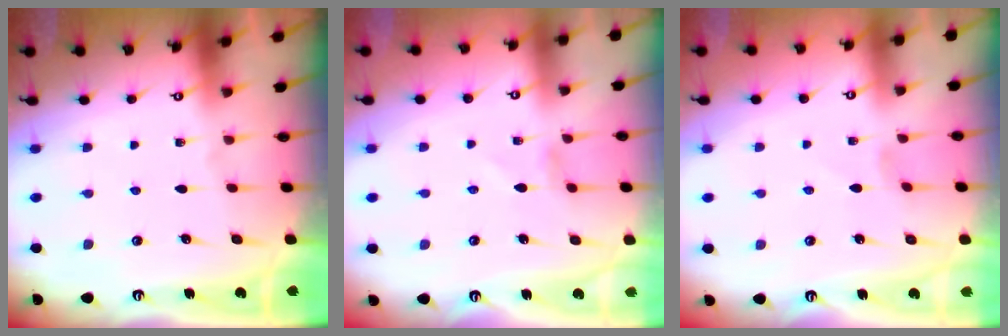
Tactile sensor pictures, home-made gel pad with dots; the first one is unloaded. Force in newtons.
{"total": 1.5, "press": 1.4, "slide": 0.3}
{"total": 0.0}